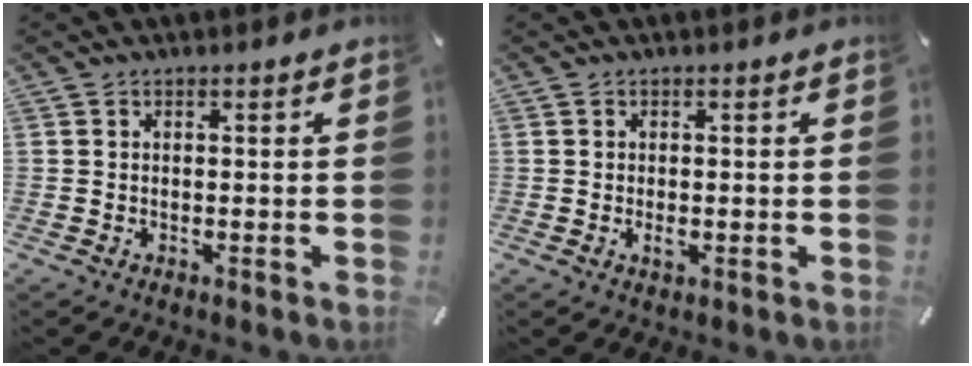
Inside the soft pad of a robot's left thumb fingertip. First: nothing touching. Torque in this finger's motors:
{"motor_torque": [0.15, 0.50, -0.09, 0.17, 0.00]}